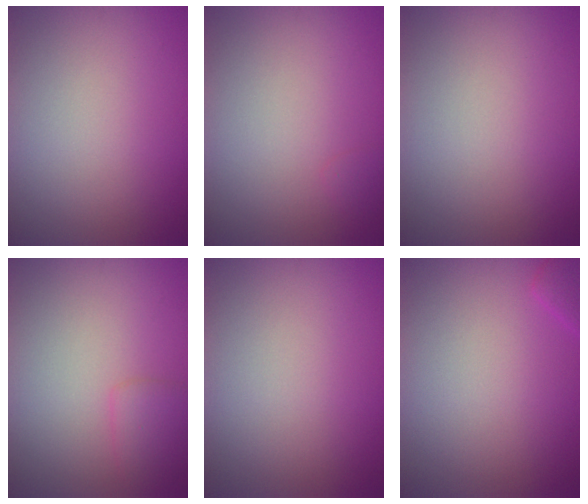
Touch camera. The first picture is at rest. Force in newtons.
{"total": 0.6, "press": 0.6, "slide": 0.0}
{"total": 0.0}
{"total": 1.6, "press": 1.6, "slide": 0.0}
{"total": 0.0}
{"total": 1.3, "press": 1.3, "slide": 0.1}